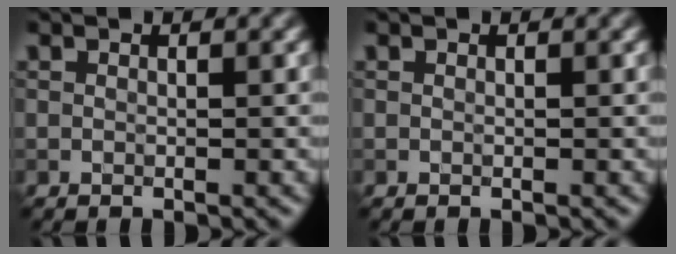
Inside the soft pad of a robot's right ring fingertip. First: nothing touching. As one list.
[{"total": 0.0}]